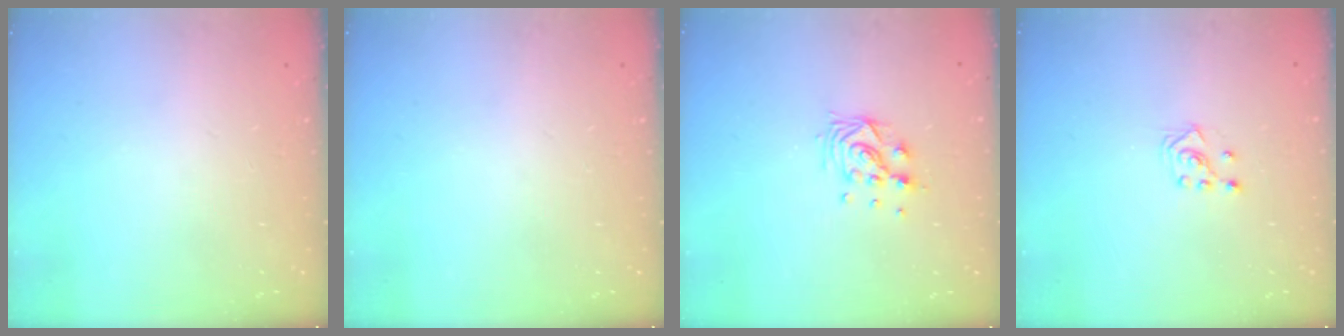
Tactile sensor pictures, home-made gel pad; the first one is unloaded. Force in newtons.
{"total": 0.0}
{"total": 9.3, "press": 9.3, "slide": 0.9}
{"total": 3.1, "press": 3.0, "slide": 0.7}